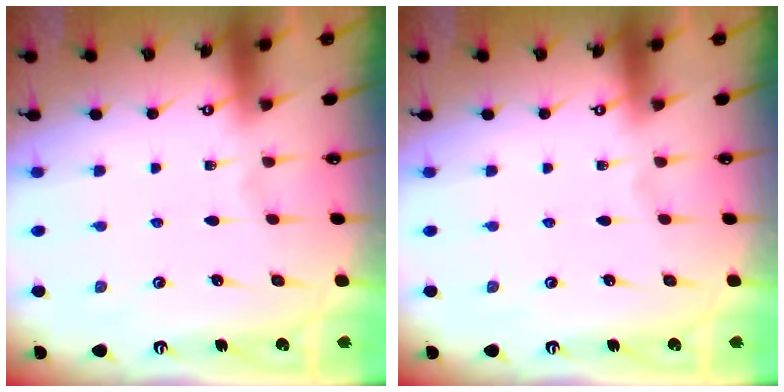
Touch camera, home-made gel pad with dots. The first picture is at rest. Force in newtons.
{"total": 0.0}